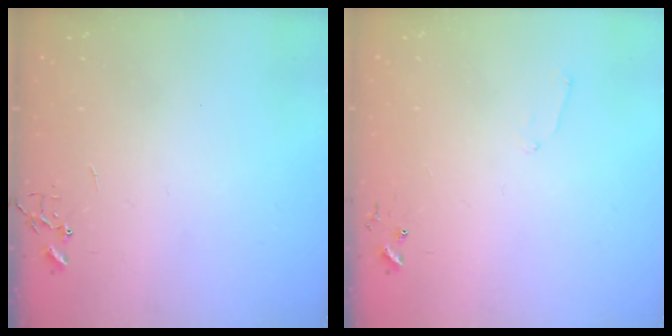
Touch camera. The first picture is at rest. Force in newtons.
{"total": 5.1, "press": 5.0, "slide": 0.6}